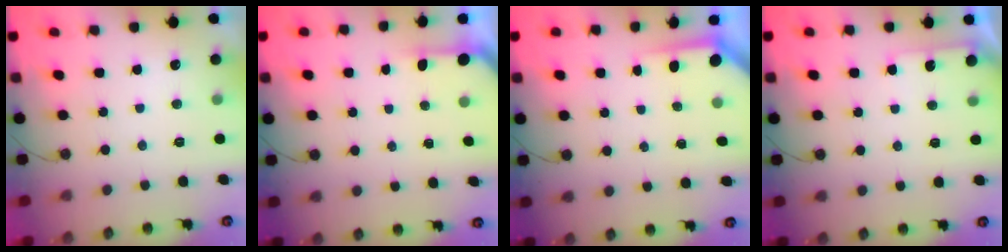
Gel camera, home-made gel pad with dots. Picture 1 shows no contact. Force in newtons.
{"total": 1.4, "press": 1.4, "slide": 0.2}
{"total": 3.6, "press": 3.6, "slide": 0.3}
{"total": 3.7, "press": 3.7, "slide": 0.6}